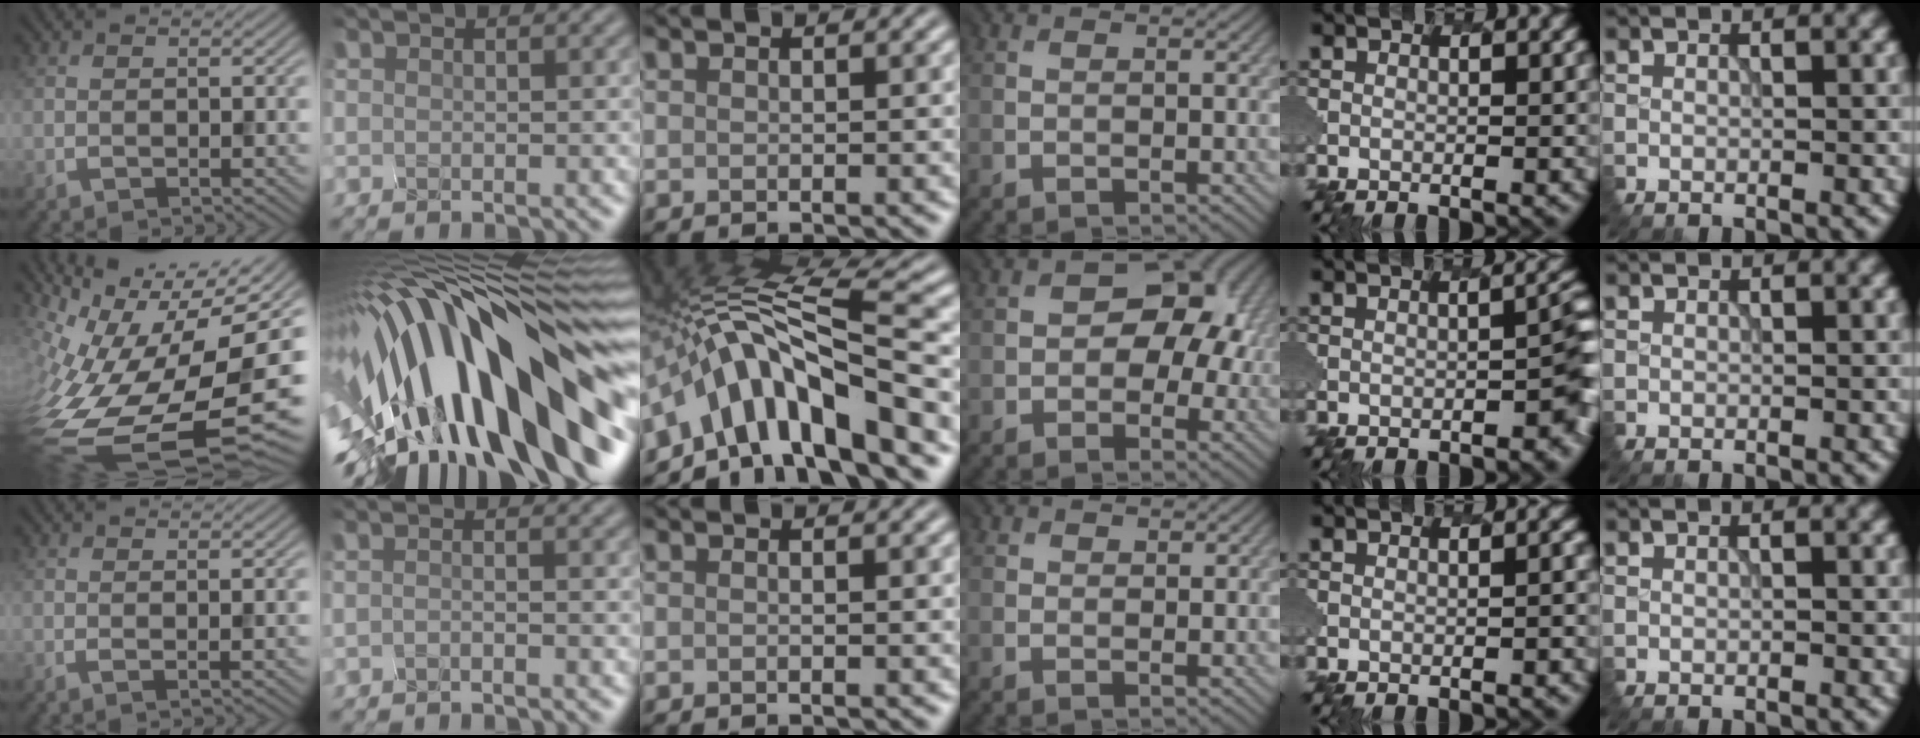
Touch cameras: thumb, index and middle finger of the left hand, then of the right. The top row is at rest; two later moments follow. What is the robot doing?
{"motion": "disassemble", "object": "hinged tin"}